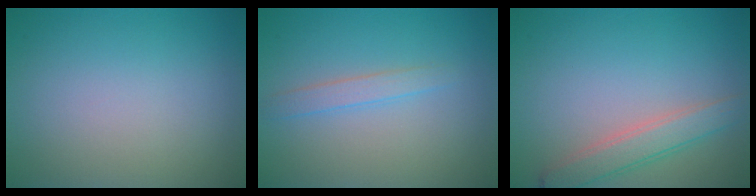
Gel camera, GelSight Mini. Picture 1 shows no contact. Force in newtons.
{"total": 1.5, "press": 1.5, "slide": 0.1}
{"total": 2.9, "press": 2.9, "slide": 0.1}